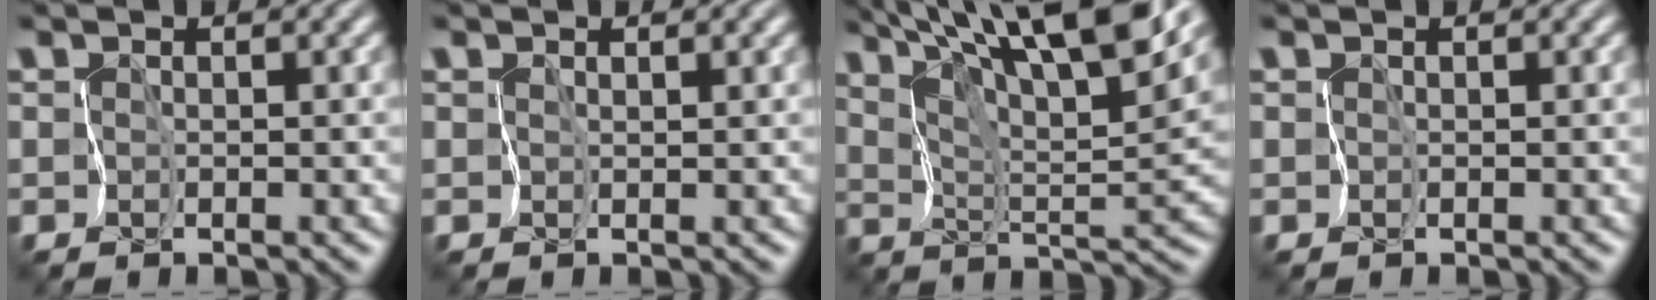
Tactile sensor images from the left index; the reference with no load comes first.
{"total": 0.7, "force": [0.6, 0.2, 0.4], "torque": [-0.001, 0.002, 0.015]}
{"total": 13.3, "force": [9.4, 2.8, 8.9], "torque": [-0.148, 0.015, 0.133]}
{"total": 0.0}